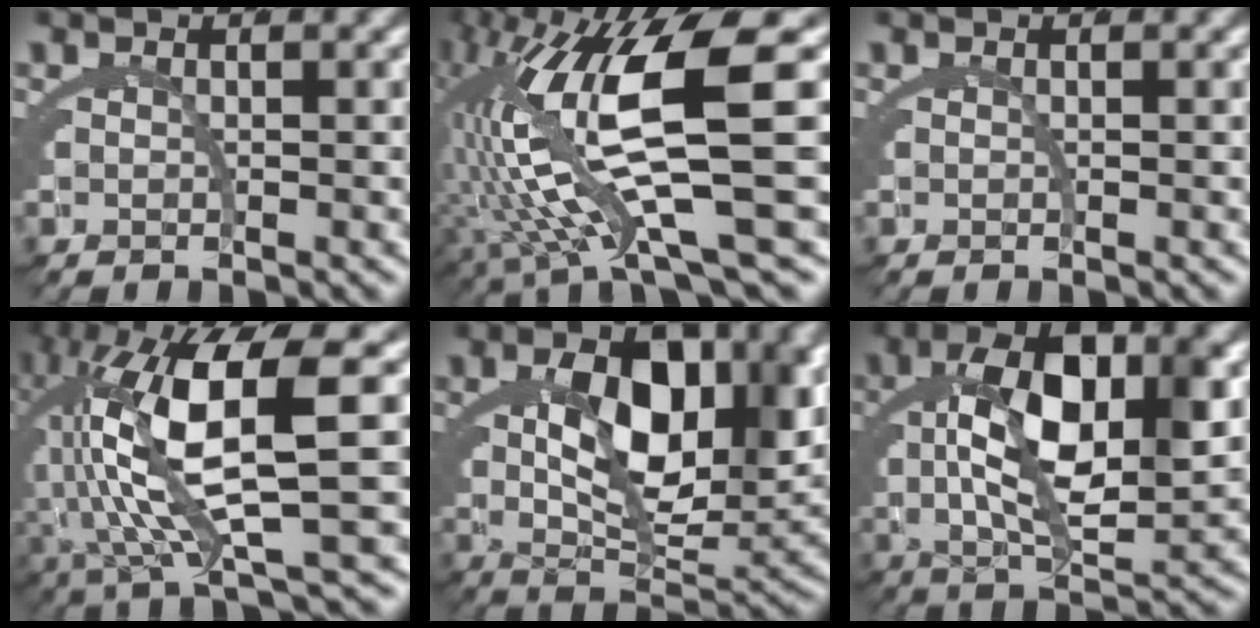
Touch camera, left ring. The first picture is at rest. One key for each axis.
{"total": 14.4, "fx": 0.9, "fy": 5.1, "fz": 13.4, "tx": -0.237, "ty": 0.001, "tz": 0.027}
{"total": 0.0}
{"total": 11.5, "fx": 1.5, "fy": 3.3, "fz": 11.0, "tx": -0.209, "ty": 0.007, "tz": 0.033}
{"total": 10.0, "fx": 2.8, "fy": 4.3, "fz": 8.5, "tx": -0.132, "ty": -0.009, "tz": 0.048}
{"total": 9.5, "fx": 2.3, "fy": 3.3, "fz": 8.7, "tx": -0.133, "ty": 0.012, "tz": 0.034}